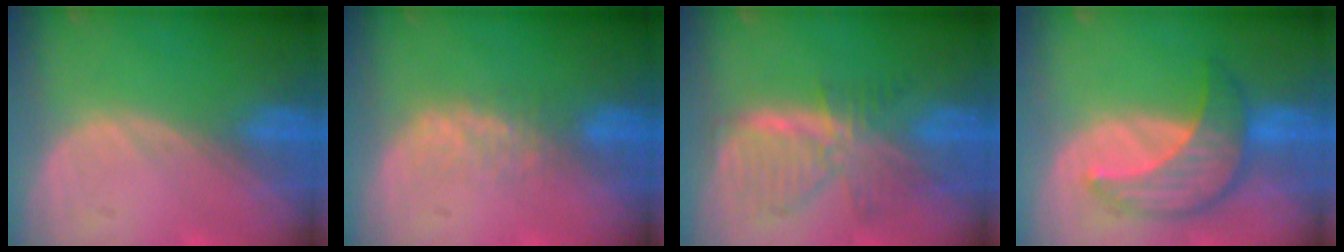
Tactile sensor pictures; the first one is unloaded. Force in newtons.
{"total": 2.7, "press": 2.7, "slide": 0.6}
{"total": 7.5, "press": 6.8, "slide": 3.1}
{"total": 7.8, "press": 7.5, "slide": 2.2}